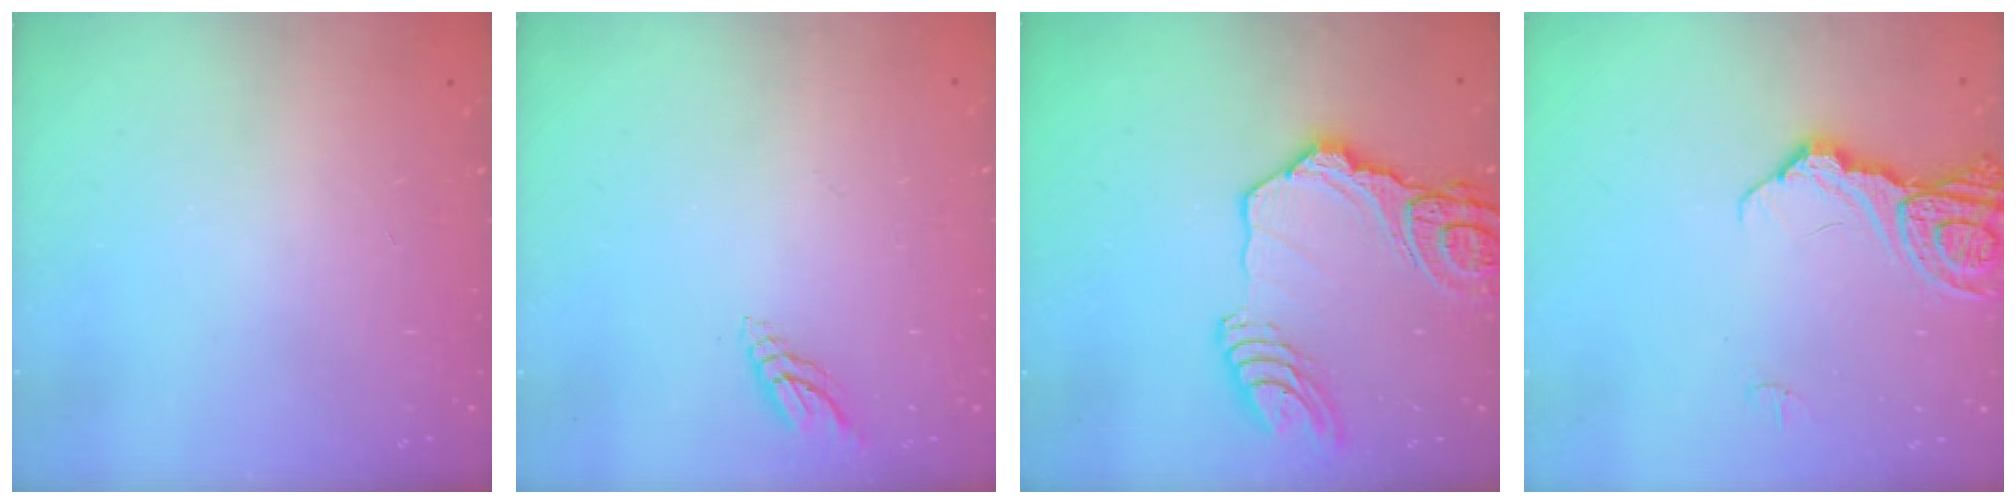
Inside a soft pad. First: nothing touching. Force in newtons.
{"total": 5.0, "press": 5.0, "slide": 0.5}
{"total": 23.3, "press": 23.1, "slide": 3.0}
{"total": 13.2, "press": 13.1, "slide": 1.5}